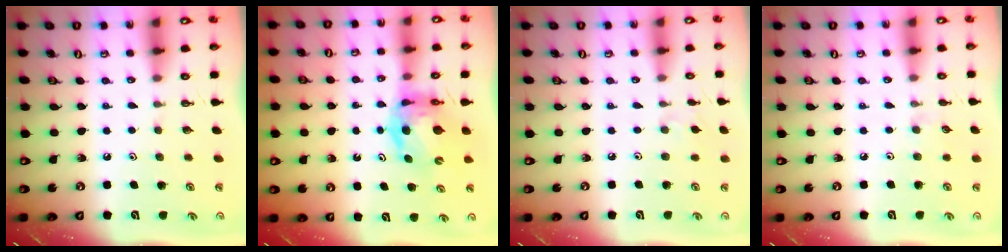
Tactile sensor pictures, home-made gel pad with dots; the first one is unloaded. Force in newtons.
{"total": 7.6, "press": 7.5, "slide": 0.9}
{"total": 2.4, "press": 2.4, "slide": 0.6}
{"total": 1.9, "press": 1.8, "slide": 0.3}